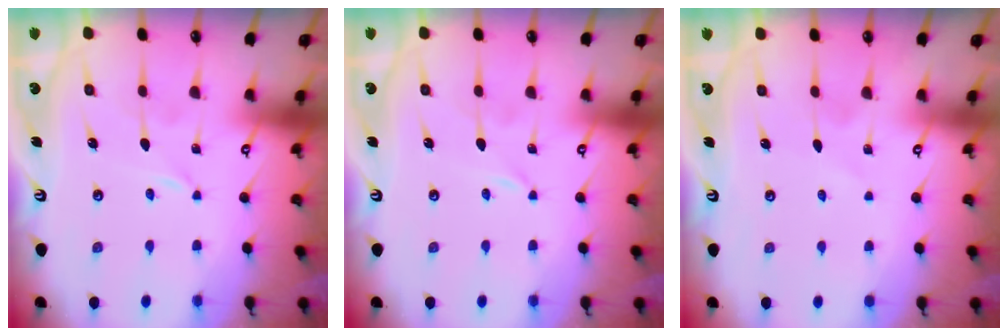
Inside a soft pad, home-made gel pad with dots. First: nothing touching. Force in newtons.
{"total": 0.0}
{"total": 2.3, "press": 2.2, "slide": 0.3}